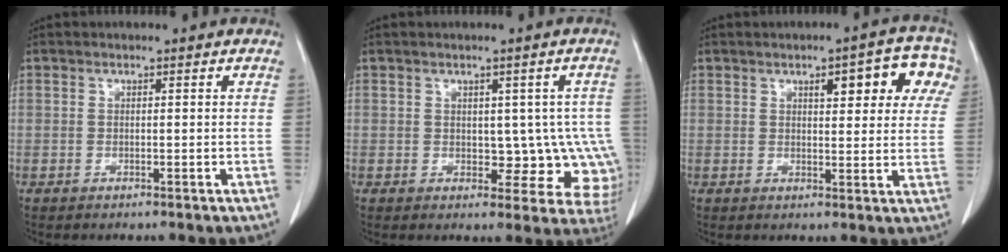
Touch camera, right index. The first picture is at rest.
{"total": 10.6, "force": [-0.6, 5.2, 9.2], "torque": [-0.092, 0.018, 0.005]}
{"total": 9.6, "force": [4.2, 3.2, 8.0], "torque": [-0.084, 0.021, 0.047]}